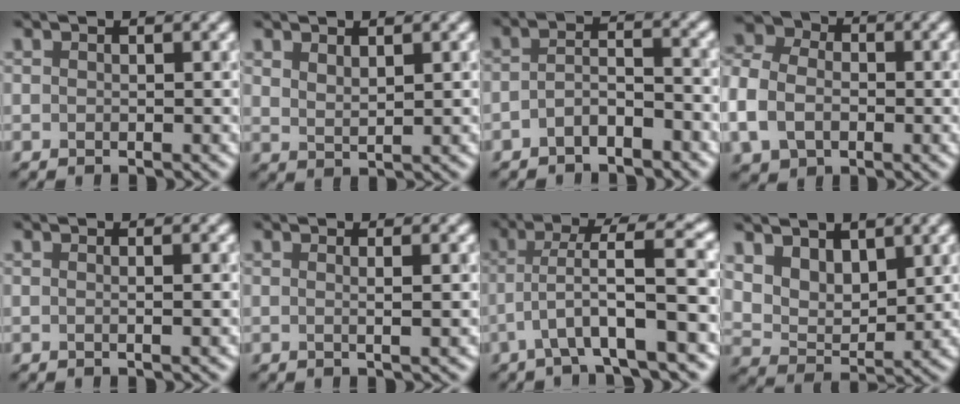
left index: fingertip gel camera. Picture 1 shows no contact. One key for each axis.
{"total": 1.4, "fx": 1.2, "fy": 0.3, "fz": 0.6, "tx": -0.011, "ty": -0.002, "tz": 0.031}
{"total": 2.5, "fx": -2.0, "fy": 0.8, "fz": 1.3, "tx": -0.028, "ty": 0.007, "tz": -0.036}
{"total": 6.8, "fx": -1.7, "fy": 5.2, "fz": 3.9, "tx": -0.109, "ty": -0.006, "tz": -0.031}
{"total": 1.6, "fx": 0.1, "fy": 0.8, "fz": 1.4, "tx": -0.002, "ty": -0.002, "tz": -0.020}
{"total": 2.2, "fx": 0.4, "fy": 0.9, "fz": 2.0, "tx": -0.012, "ty": 0.004, "tz": -0.017}
{"total": 6.8, "fx": -1.7, "fy": 0.8, "fz": 6.5, "tx": -0.101, "ty": 0.022, "tz": -0.028}
{"total": 4.1, "fx": 2.7, "fy": 2.3, "fz": 2.0, "tx": -0.046, "ty": -0.012, "tz": 0.058}